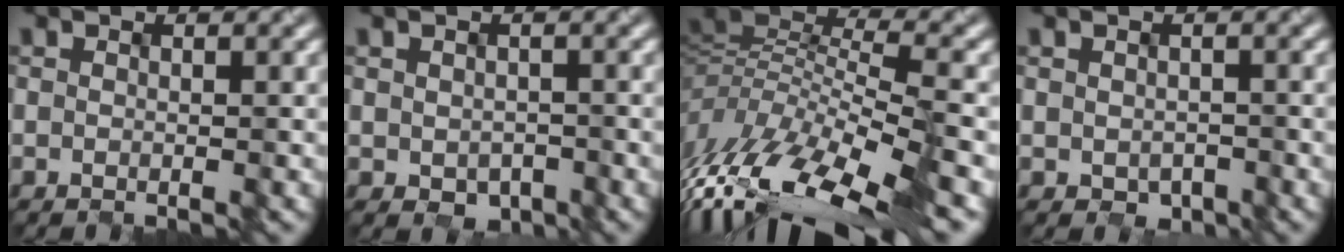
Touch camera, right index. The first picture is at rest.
{"total": 1.6, "force": [-0.6, 1.3, 0.6], "torque": [-0.007, -0.010, 0.000]}
{"total": 12.5, "force": [-6.9, 4.4, 9.5], "torque": [-0.199, 0.009, -0.119]}
{"total": 1.1, "force": [-0.5, 0.9, 0.2], "torque": [-0.005, -0.008, 0.001]}